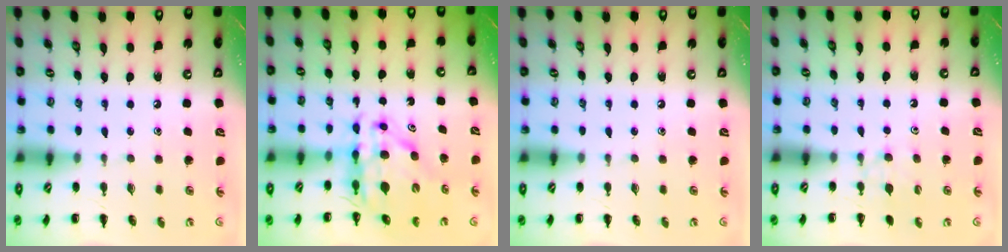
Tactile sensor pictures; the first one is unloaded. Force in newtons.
{"total": 12.2, "press": 11.7, "slide": 3.4}
{"total": 0.0}
{"total": 5.0, "press": 4.8, "slide": 1.4}